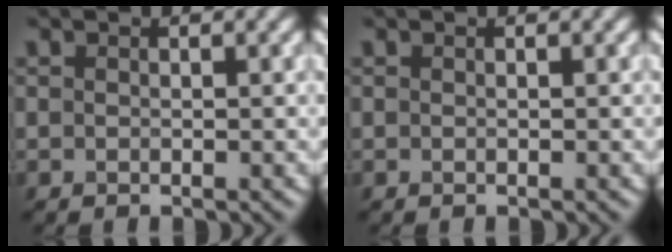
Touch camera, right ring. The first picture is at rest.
{"total": 0.0}